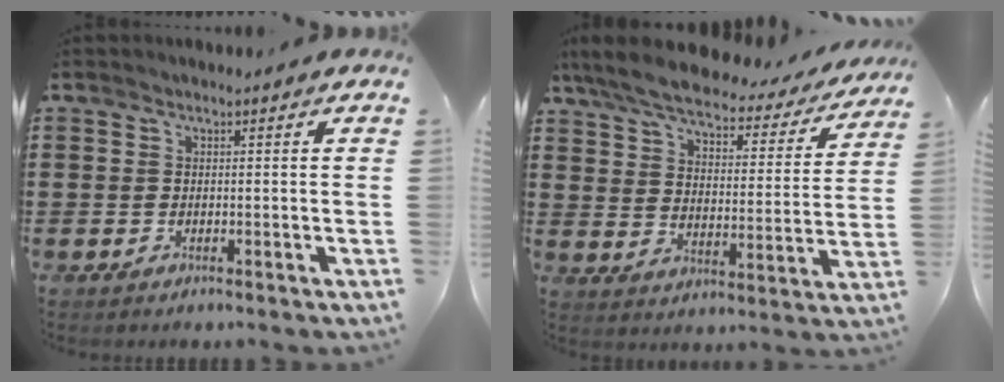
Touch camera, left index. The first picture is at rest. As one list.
[{"total": 6.2, "force": [5.4, 1.2, 2.8], "torque": [-0.079, -0.030, 0.091]}]